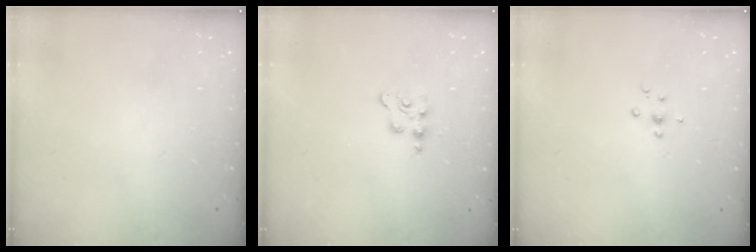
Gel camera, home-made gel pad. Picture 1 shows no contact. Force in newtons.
{"total": 2.7, "press": 2.7, "slide": 0.5}
{"total": 4.6, "press": 4.4, "slide": 1.2}